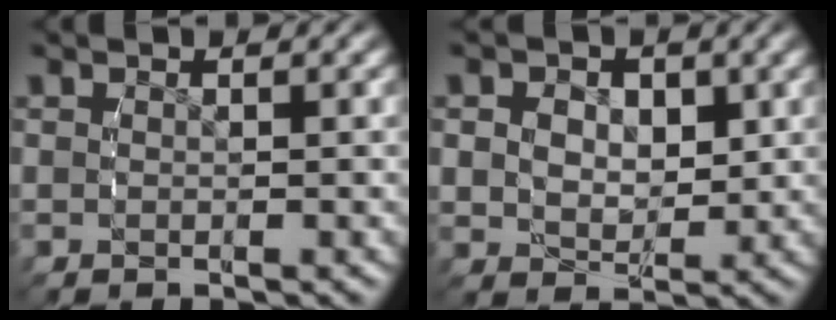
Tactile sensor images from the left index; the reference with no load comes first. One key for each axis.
{"total": 3.9, "fx": 0.7, "fy": 3.1, "fz": 2.3, "tx": -0.054, "ty": -0.024, "tz": 0.023}